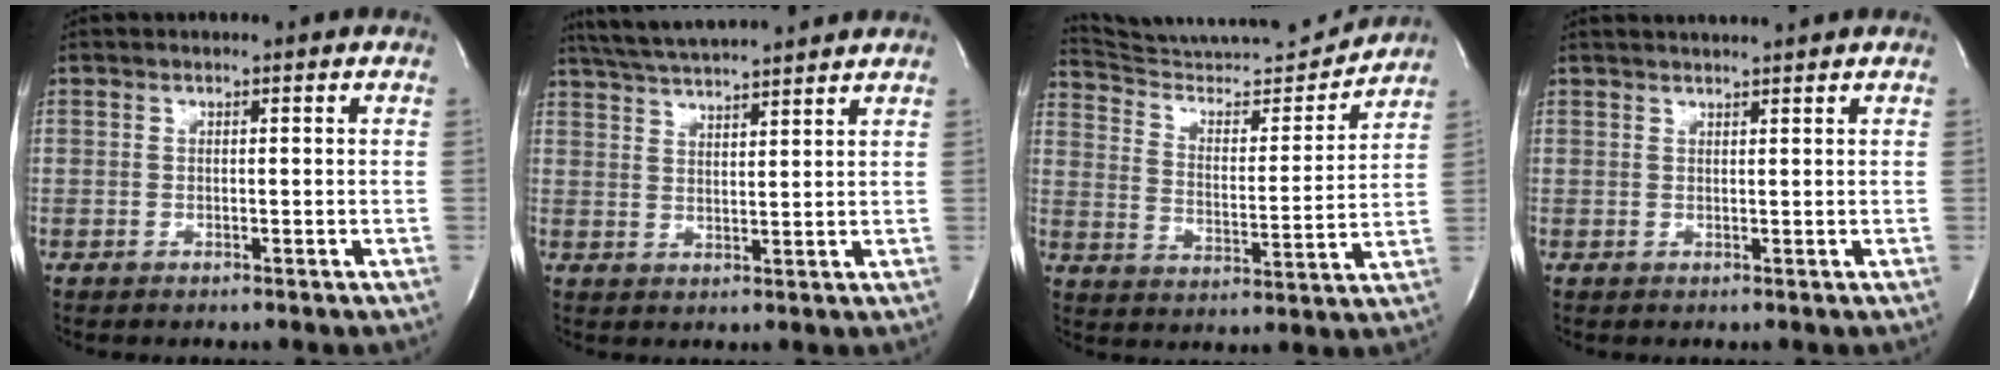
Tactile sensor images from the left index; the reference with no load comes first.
{"total": 10.7, "force": [9.8, -0.4, 4.3], "torque": [-0.082, 0.015, 0.150]}
{"total": 16.6, "force": [16.3, 0.1, 3.3], "torque": [-0.062, -0.039, 0.251]}
{"total": 3.4, "force": [3.1, -0.7, 1.0], "torque": [-0.010, 0.007, 0.042]}